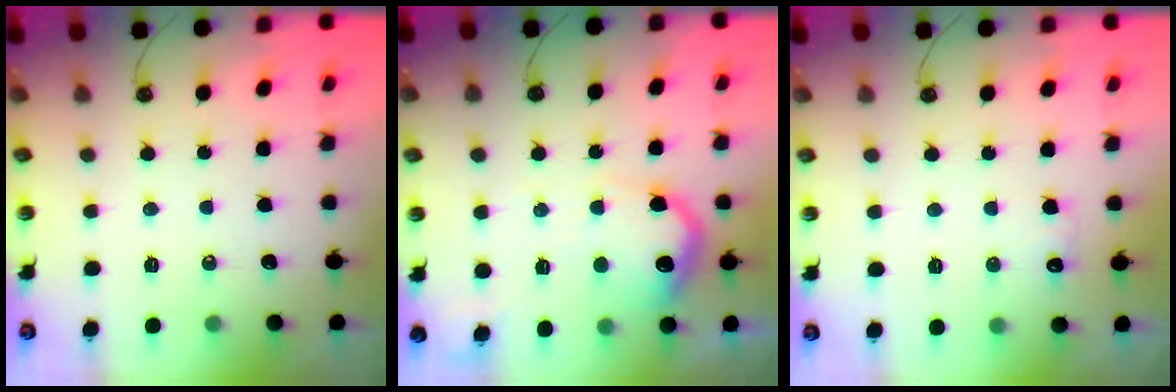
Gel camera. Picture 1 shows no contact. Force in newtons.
{"total": 14.4, "press": 14.4, "slide": 1.0}
{"total": 5.7, "press": 5.6, "slide": 1.2}